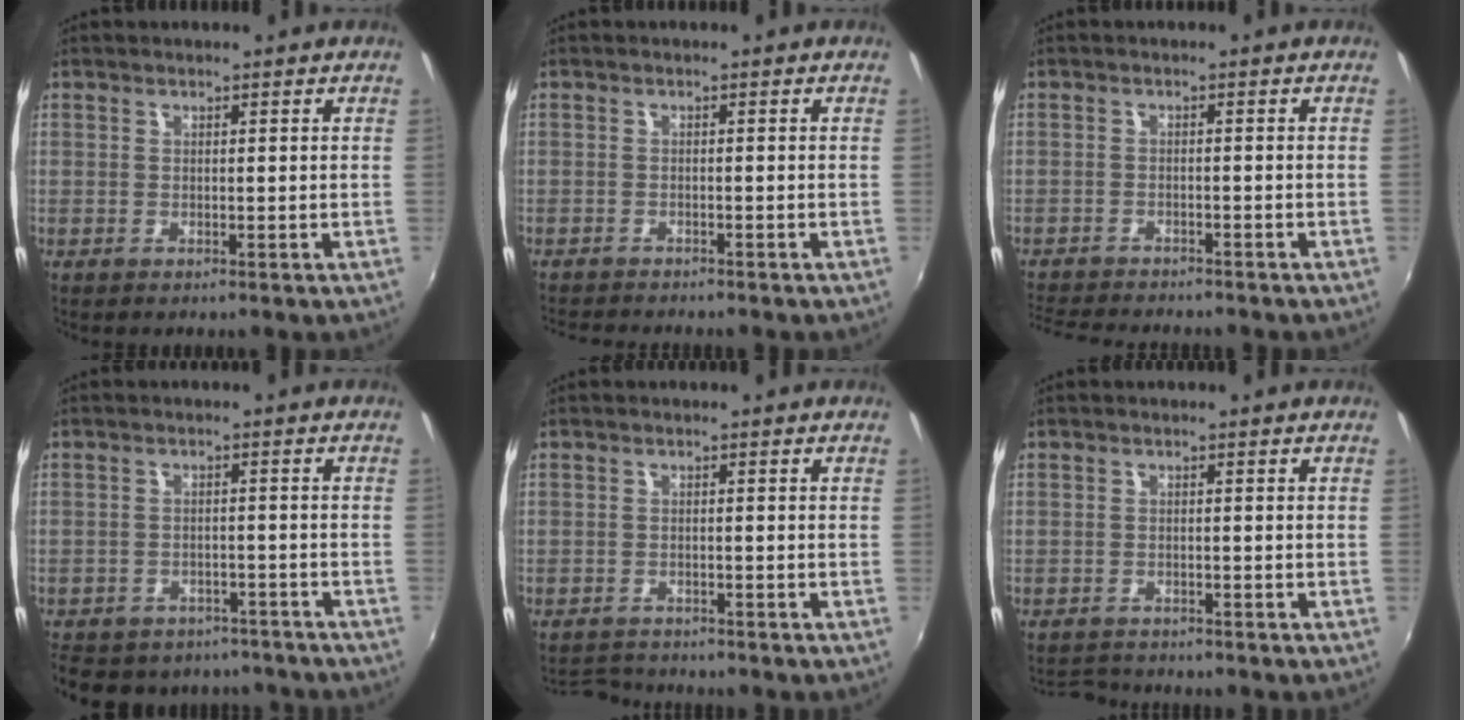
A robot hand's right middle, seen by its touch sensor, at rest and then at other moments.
{"total": 4.2, "force": [-4.0, 0.4, 1.1], "torque": [-0.033, -0.015, -0.068]}
{"total": 8.8, "force": [-8.2, 1.6, 2.9], "torque": [-0.079, -0.015, -0.133]}
{"total": 15.2, "force": [-12.4, 7.2, 5.1], "torque": [-0.120, 0.007, -0.158]}
{"total": 3.7, "force": [-3.6, 0.9, 0.2], "torque": [-0.017, 0.000, -0.065]}
{"total": 3.4, "force": [-3.3, 0.9, 0.3], "torque": [-0.016, -0.001, -0.058]}